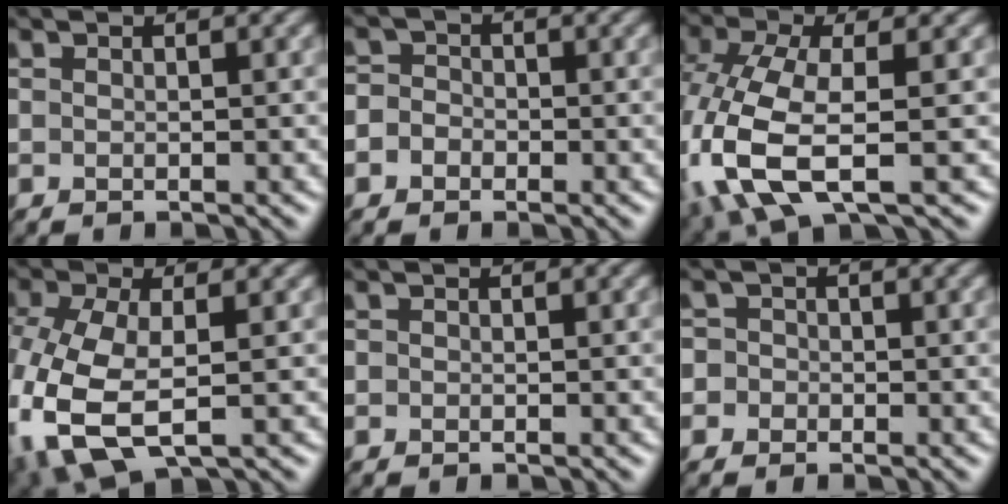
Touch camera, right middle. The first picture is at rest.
{"total": 2.8, "force": [-0.5, 2.6, 1.0], "torque": [0.009, 0.014, -0.037]}
{"total": 8.3, "force": [-1.9, 3.9, 7.0], "torque": [-0.173, -0.008, -0.043]}
{"total": 8.9, "force": [-2.2, 4.9, 7.1], "torque": [-0.181, -0.017, -0.042]}
{"total": 0.0}
{"total": 2.5, "force": [-0.1, 2.4, 0.7], "torque": [0.015, 0.018, -0.033]}